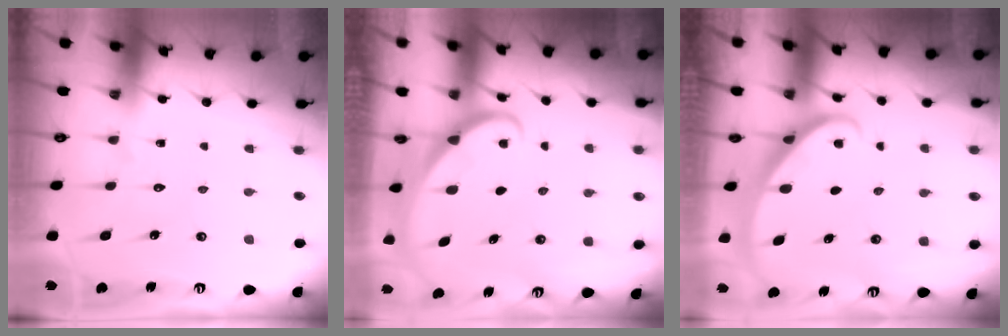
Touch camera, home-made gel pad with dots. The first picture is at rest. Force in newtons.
{"total": 1.6, "press": 1.6, "slide": 0.1}
{"total": 1.7, "press": 1.7, "slide": 0.1}